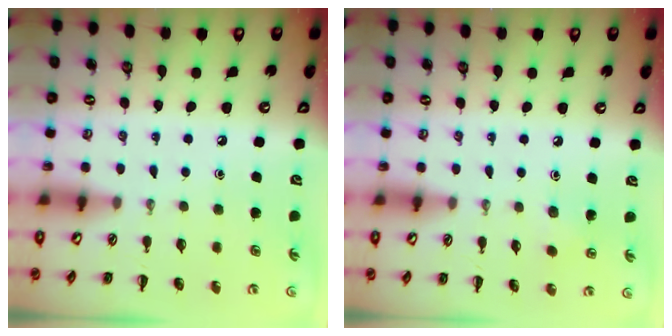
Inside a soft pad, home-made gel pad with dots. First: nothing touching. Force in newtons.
{"total": 4.0, "press": 3.8, "slide": 1.1}